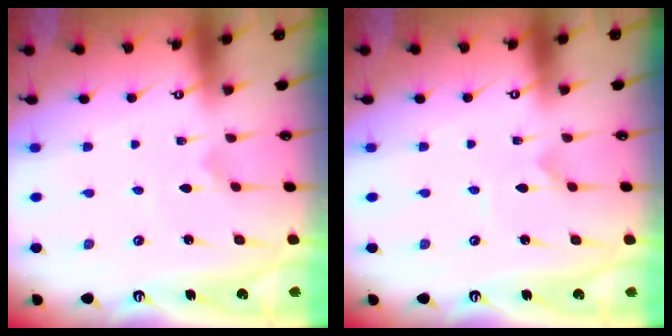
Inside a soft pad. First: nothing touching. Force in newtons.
{"total": 0.0}